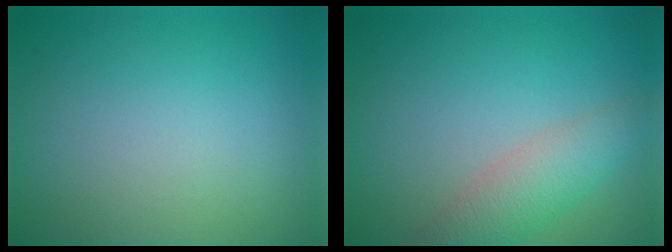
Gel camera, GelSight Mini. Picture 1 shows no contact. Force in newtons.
{"total": 3.8, "press": 3.8, "slide": 0.1}